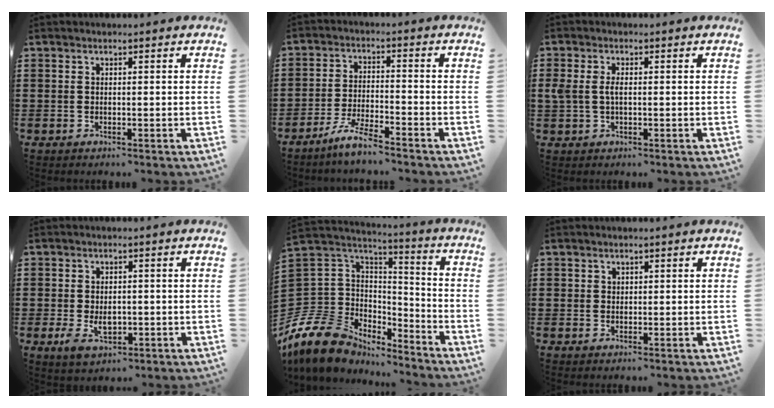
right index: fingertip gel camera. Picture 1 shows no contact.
{"total": 5.3, "force": [-4.6, -0.2, 2.5], "torque": [-0.064, -0.011, -0.091]}
{"total": 2.6, "force": [0.1, 1.4, 2.2], "torque": [-0.060, 0.000, -0.005]}
{"total": 3.9, "force": [-0.7, 2.4, 3.0], "torque": [-0.056, -0.002, -0.016]}
{"total": 12.7, "force": [-8.8, 8.4, 4.0], "torque": [-0.131, 0.017, -0.165]}
{"total": 0.8, "force": [0.4, 0.7, 0.1], "torque": [-0.005, 0.002, 0.009]}